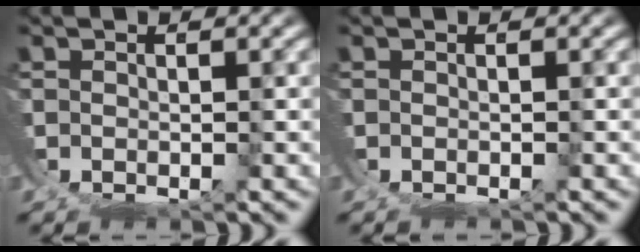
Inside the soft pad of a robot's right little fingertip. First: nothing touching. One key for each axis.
{"total": 0.6, "fx": -0.4, "fy": 0.2, "fz": -0.3, "tx": 0.001, "ty": -0.004, "tz": -0.006}